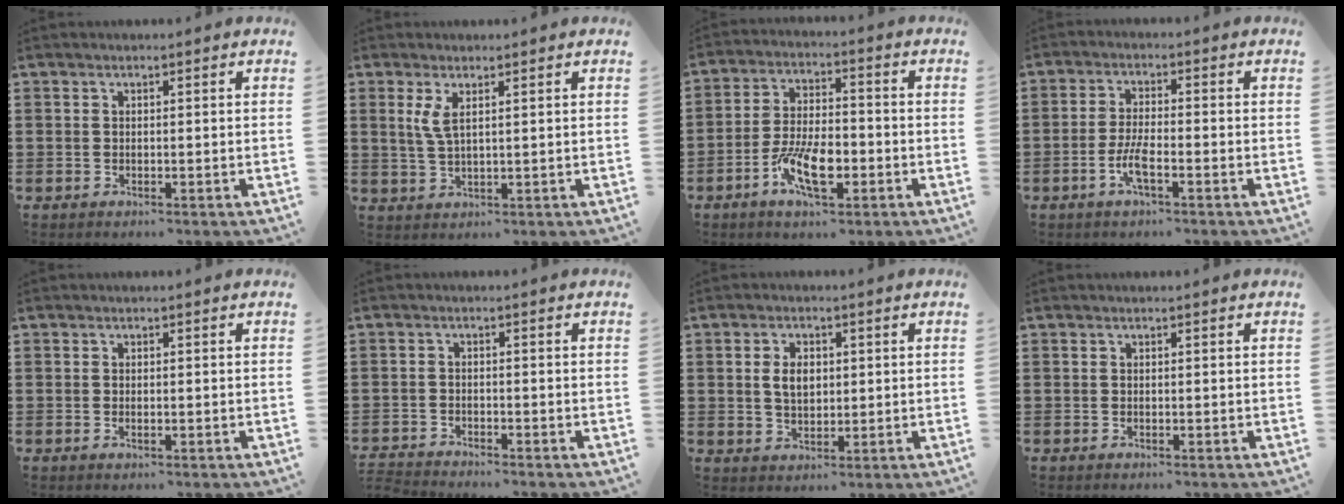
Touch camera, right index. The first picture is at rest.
{"total": 3.1, "force": [1.3, 0.9, 2.7], "torque": [-0.066, 0.000, 0.021]}
{"total": 8.8, "force": [-3.5, 3.5, 7.2], "torque": [-0.150, -0.004, -0.064]}
{"total": 4.3, "force": [-2.0, 0.9, 3.8], "torque": [-0.091, -0.008, -0.043]}
{"total": 0.7, "force": [-0.2, 0.1, 0.7], "torque": [-0.014, -0.004, -0.002]}
{"total": 2.0, "force": [-2.0, -0.1, -0.2], "torque": [-0.001, 0.000, -0.043]}
{"total": 3.9, "force": [0.5, 2.4, 3.0], "torque": [-0.057, 0.007, 0.006]}
{"total": 0.0}